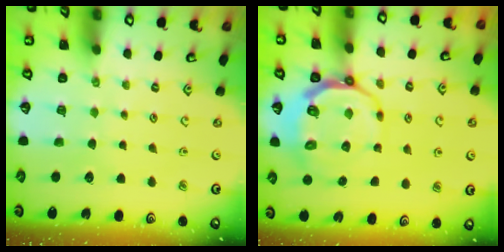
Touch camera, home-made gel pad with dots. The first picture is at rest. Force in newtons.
{"total": 10.8, "press": 10.3, "slide": 3.0}